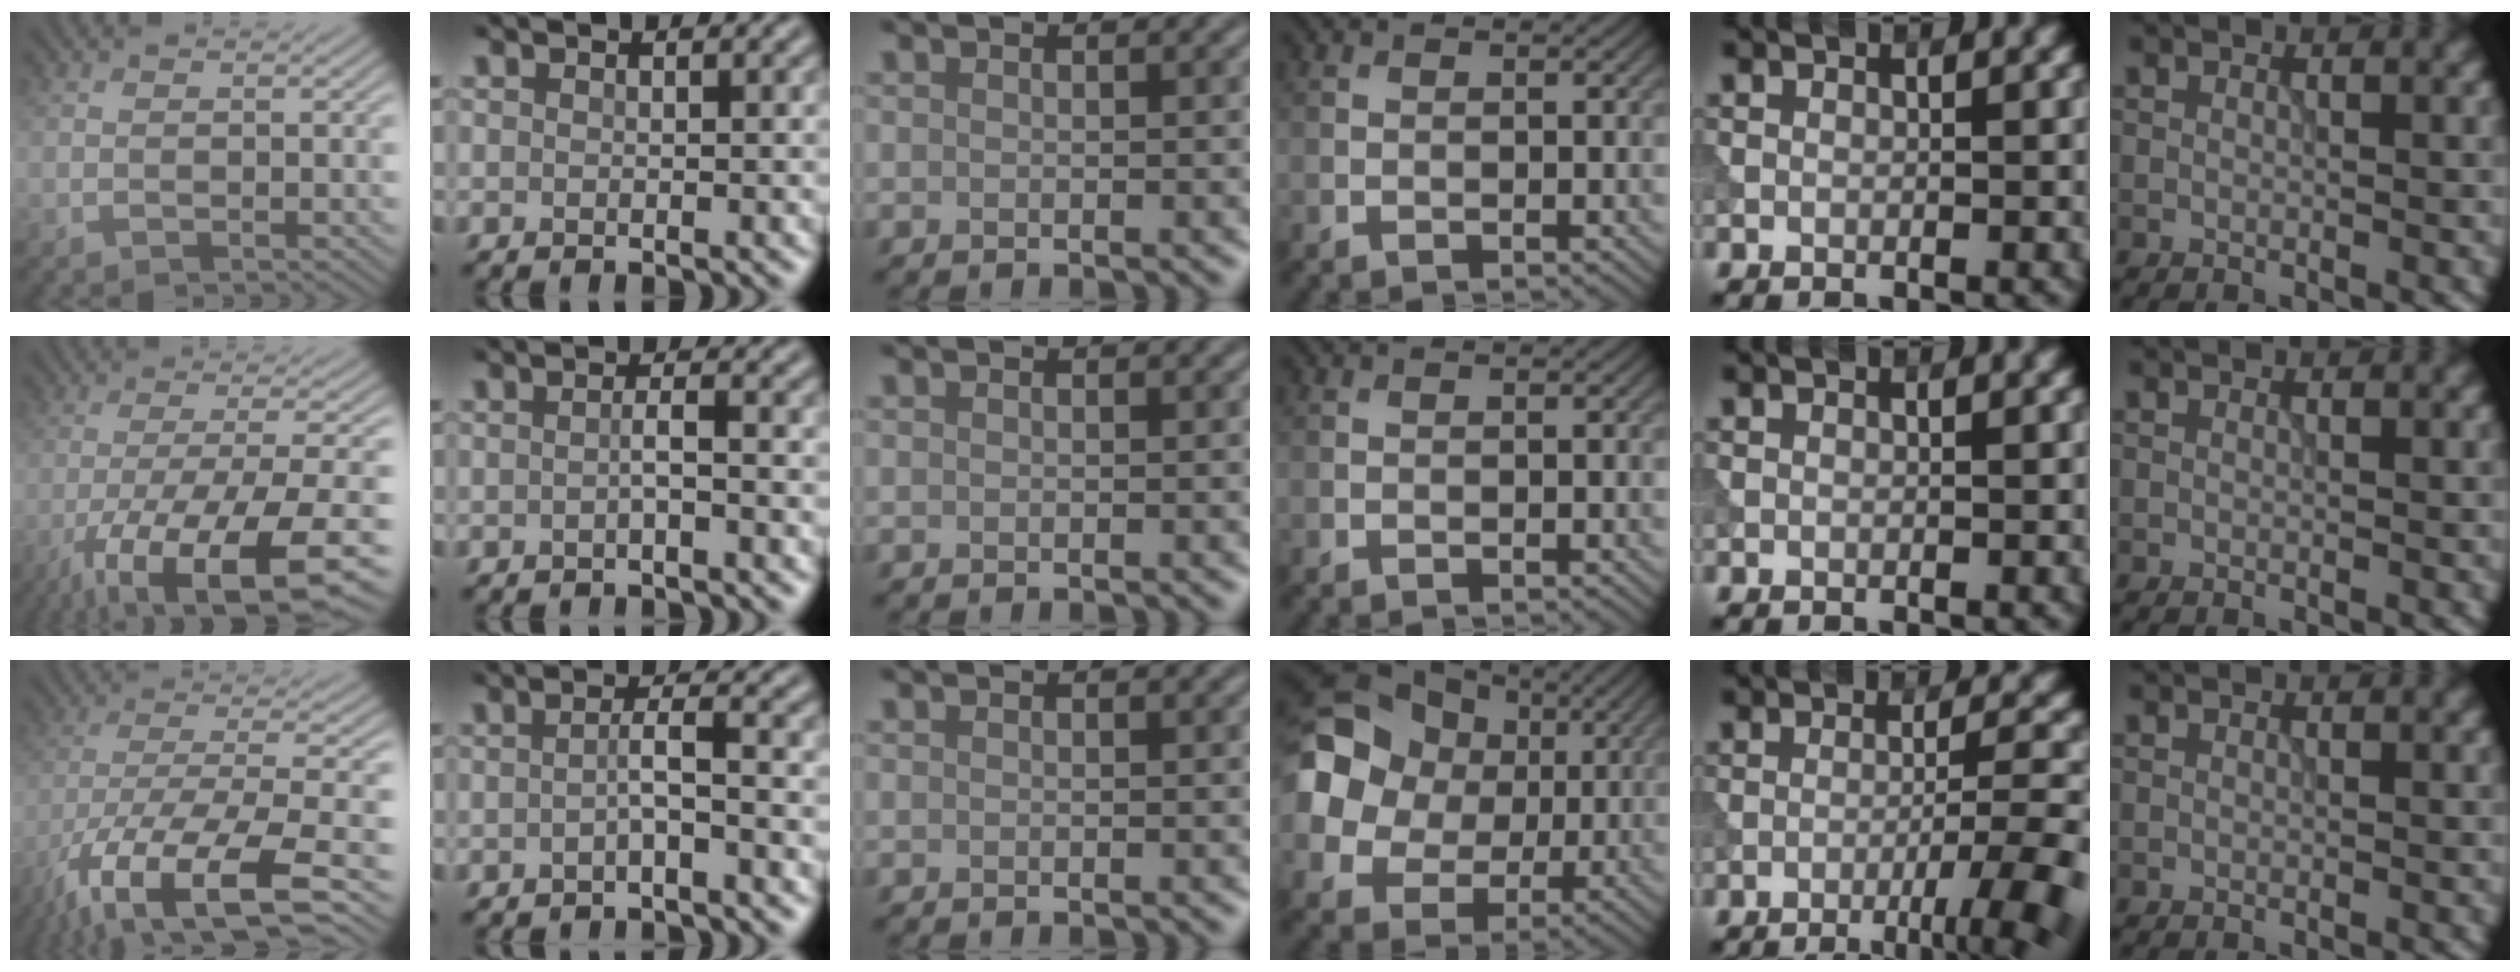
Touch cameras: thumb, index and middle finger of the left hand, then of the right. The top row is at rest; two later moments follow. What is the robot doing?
{"motion": "extract", "object": "tissue"}